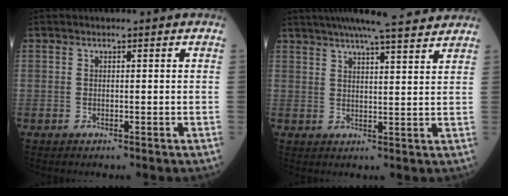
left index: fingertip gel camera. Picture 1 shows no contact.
{"total": 15.1, "force": [13.4, 0.9, 6.9], "torque": [-0.113, 0.023, 0.179]}